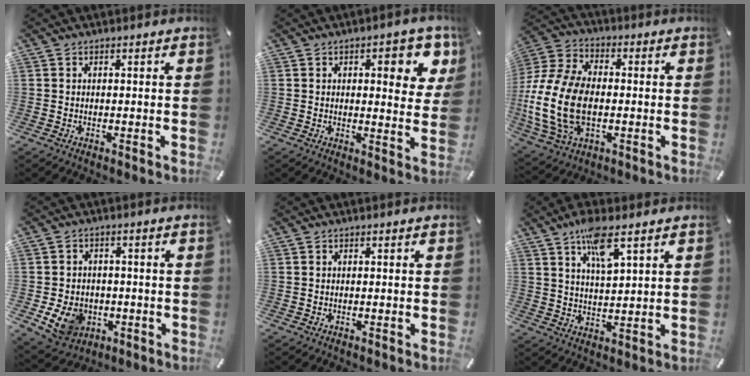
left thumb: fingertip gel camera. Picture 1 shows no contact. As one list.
[{"total": 9.4, "force": [3.9, 4.4, 7.3], "torque": [-0.081, -0.018, 0.058]}, {"total": 18.7, "force": [-3.2, 12.5, 13.6], "torque": [-0.304, 0.009, -0.057]}, {"total": 8.9, "force": [-2.6, 7.4, 4.3], "torque": [-0.094, 0.012, -0.047]}, {"total": 0.0}, {"total": 9.1, "force": [5.7, 2.8, 6.5], "torque": [-0.115, -0.020, 0.098]}]